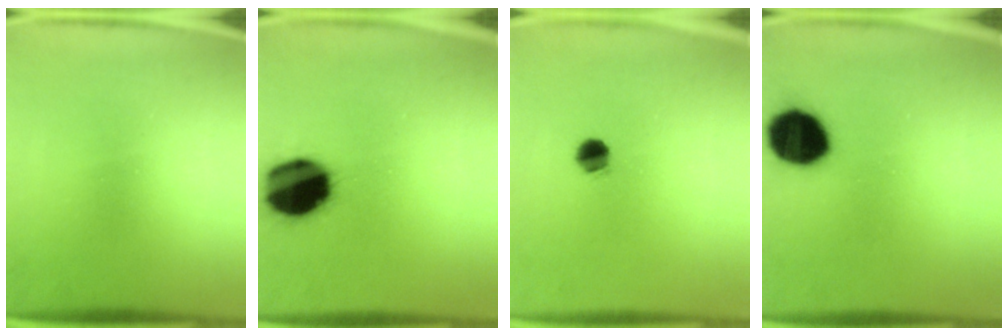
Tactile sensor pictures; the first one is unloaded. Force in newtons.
{"total": 19.8}
{"total": 4.0}
{"total": 15.0}